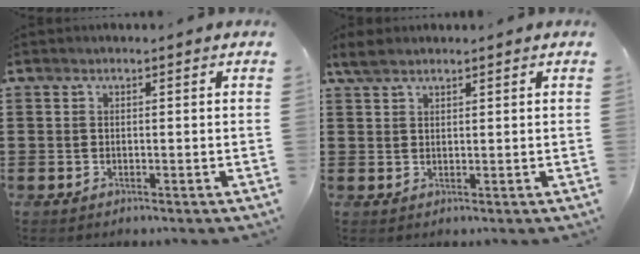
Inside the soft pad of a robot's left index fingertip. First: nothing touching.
{"total": 2.5, "force": [1.8, 0.8, 1.4], "torque": [-0.031, 0.004, 0.035]}